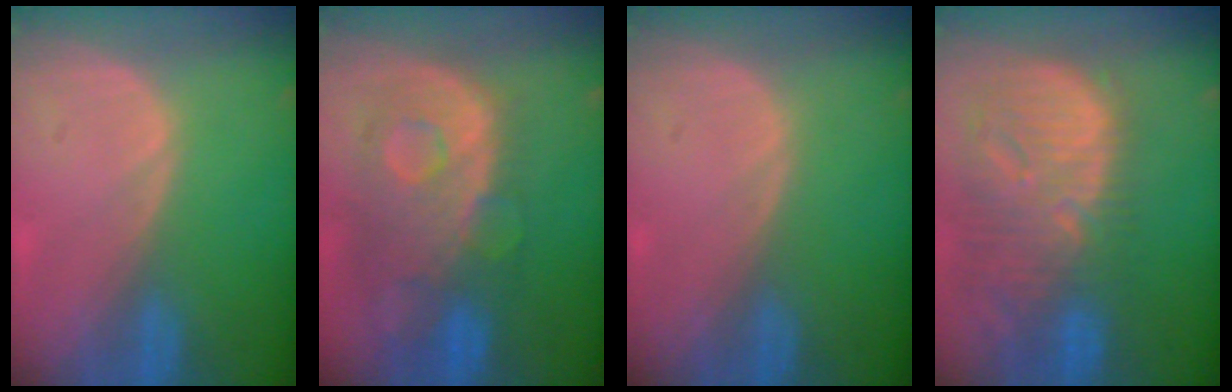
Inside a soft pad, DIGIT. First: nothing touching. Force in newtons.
{"total": 11.1, "press": 9.7, "slide": 5.5}
{"total": 0.0}
{"total": 13.4, "press": 11.6, "slide": 6.7}